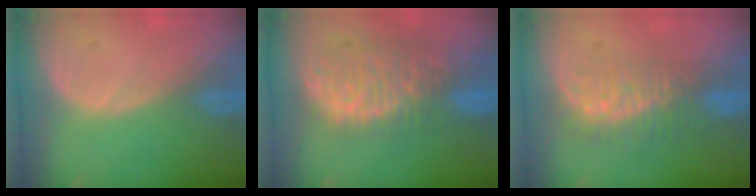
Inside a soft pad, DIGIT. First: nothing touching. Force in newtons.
{"total": 11.0, "press": 9.4, "slide": 5.7}
{"total": 7.6, "press": 7.3, "slide": 2.3}